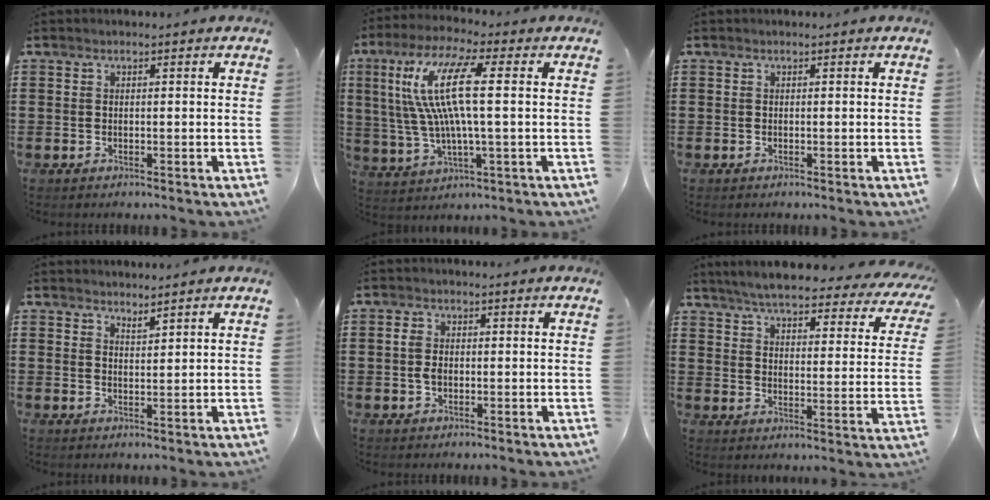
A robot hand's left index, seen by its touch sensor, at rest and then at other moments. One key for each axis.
{"total": 12.5, "fx": 2.3, "fy": 2.9, "fz": 11.9, "tx": -0.259, "ty": -0.004, "tz": 0.029}
{"total": 0.0}
{"total": 1.9, "fx": 1.9, "fy": 0.0, "fz": 0.2, "tx": -0.006, "ty": 0.000, "tz": 0.036}
{"total": 2.3, "fx": -0.2, "fy": 1.5, "fz": 1.7, "tx": -0.043, "ty": 0.003, "tz": -0.007}
{"total": 5.6, "fx": 5.2, "fy": 0.3, "fz": 2.1, "tx": -0.065, "ty": -0.032, "tz": 0.086}